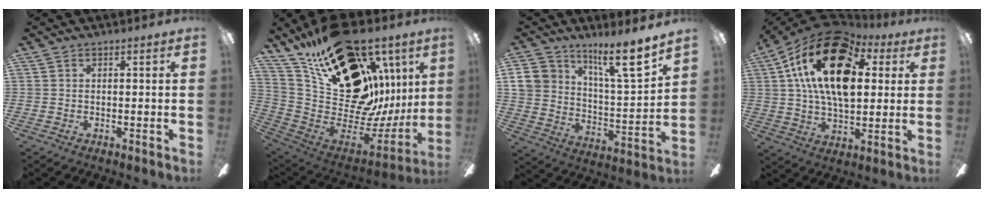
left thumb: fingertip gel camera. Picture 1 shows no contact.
{"total": 31.5, "force": [15.6, 18.1, 20.5], "torque": [-0.313, -0.112, 0.319]}
{"total": 16.3, "force": [11.1, 6.7, 9.9], "torque": [-0.156, -0.066, 0.192]}
{"total": 23.0, "force": [8.0, 12.9, 17.2], "torque": [-0.316, -0.018, 0.128]}